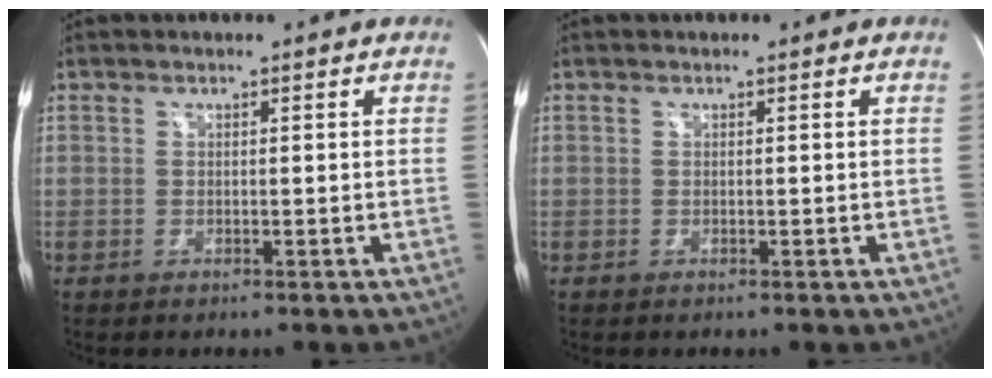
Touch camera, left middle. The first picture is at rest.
{"total": 0.0}